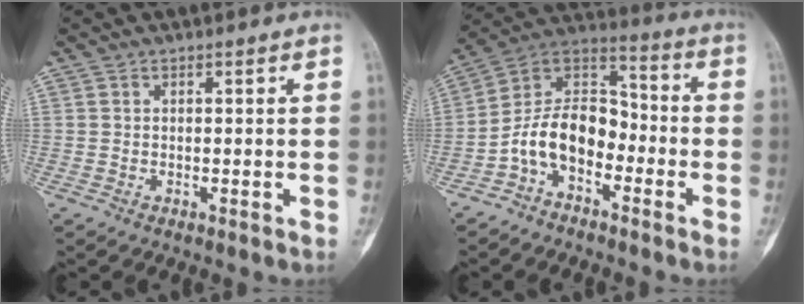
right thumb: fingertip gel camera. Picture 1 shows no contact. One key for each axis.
{"total": 12.2, "fx": -4.7, "fy": 7.7, "fz": 8.1, "tx": -0.131, "ty": 0.076, "tz": -0.103}